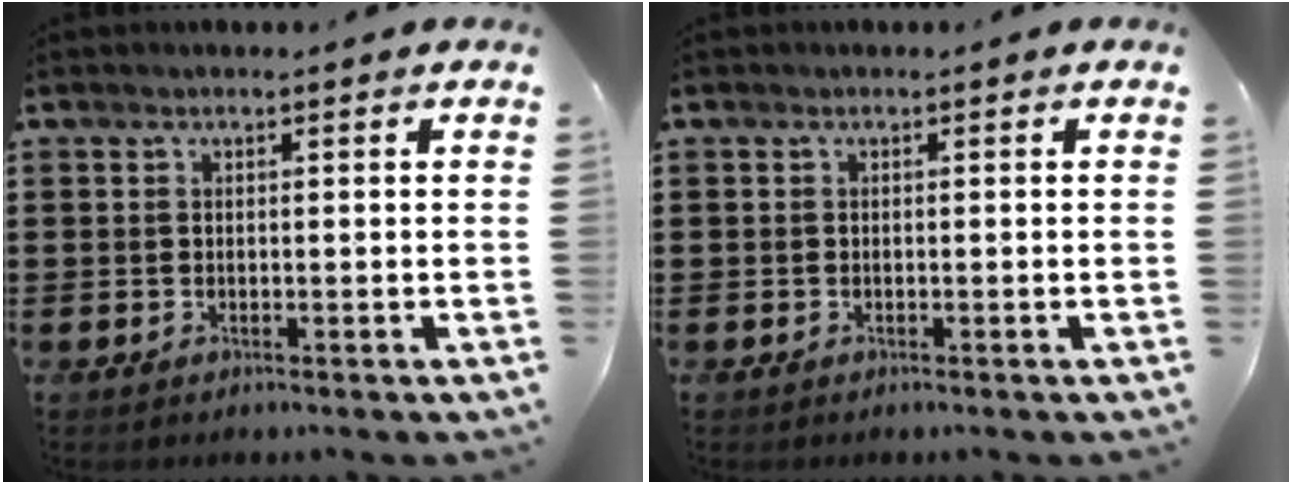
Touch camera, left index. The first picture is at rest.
{"total": 0.0}